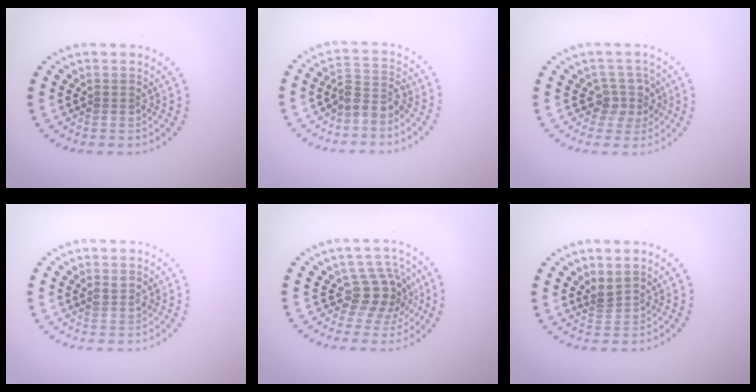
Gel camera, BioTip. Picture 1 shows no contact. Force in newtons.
{"total": 2.6, "press": 1.9, "slide": 1.8}
{"total": 2.2, "press": 1.8, "slide": 1.3}
{"total": 0.8, "press": 0.6, "slide": 0.4}
{"total": 3.5, "press": 2.7, "slide": 2.2}
{"total": 1.3, "press": 0.8, "slide": 1.0}